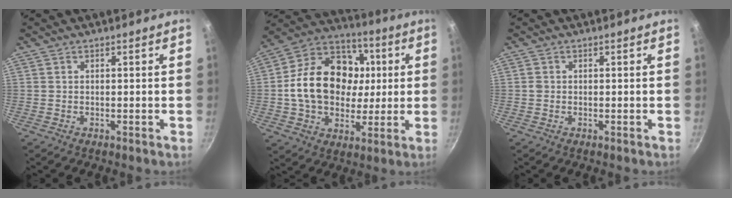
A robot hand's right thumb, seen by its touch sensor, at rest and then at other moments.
{"total": 21.6, "force": [1.4, 16.7, 13.7], "torque": [-0.206, 0.029, 0.019]}
{"total": 0.8, "force": [-0.1, 0.7, 0.3], "torque": [-0.005, 0.003, -0.003]}